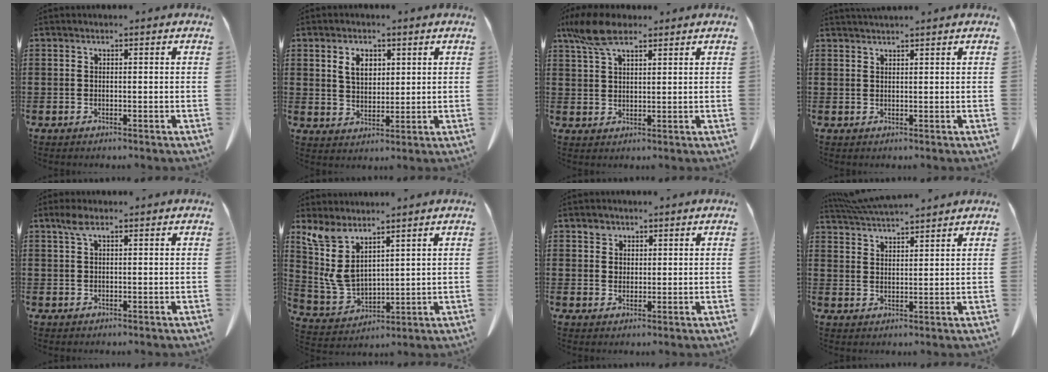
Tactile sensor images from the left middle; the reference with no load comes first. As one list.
[{"total": 4.2, "force": [2.2, 2.6, 2.5], "torque": [-0.050, 0.006, 0.038]}, {"total": 7.3, "force": [4.9, 2.7, 4.8], "torque": [-0.111, -0.003, 0.092]}, {"total": 1.2, "force": [1.2, 0.0, 0.3], "torque": [-0.008, 0.000, 0.023]}, {"total": 2.3, "force": [1.2, 0.9, 1.7], "torque": [-0.040, 0.003, 0.022]}, {"total": 7.6, "force": [4.2, 4.2, 4.8], "torque": [-0.138, -0.019, 0.076]}, {"total": 2.3, "force": [1.4, 1.8, 0.3], "torque": [-0.005, 0.002, 0.025]}, {"total": 5.6, "force": [5.3, 0.4, 1.6], "torque": [-0.049, -0.019, 0.099]}]